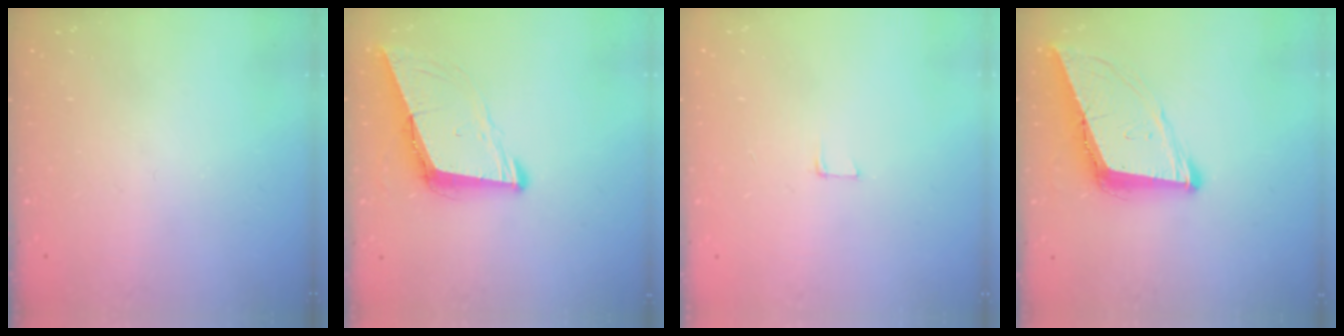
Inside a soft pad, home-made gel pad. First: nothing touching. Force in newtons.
{"total": 8.6, "press": 7.8, "slide": 3.6}
{"total": 5.0, "press": 4.9, "slide": 0.4}
{"total": 10.9, "press": 10.3, "slide": 3.6}